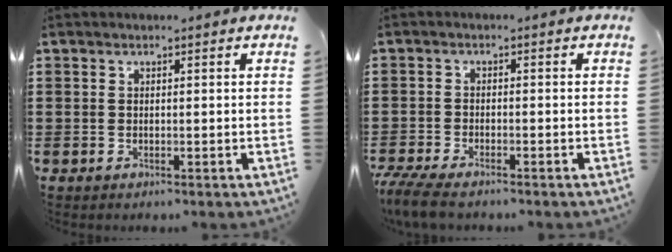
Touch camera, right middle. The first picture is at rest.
{"total": 4.1, "force": [-3.7, 0.6, 1.7], "torque": [-0.056, -0.011, -0.080]}